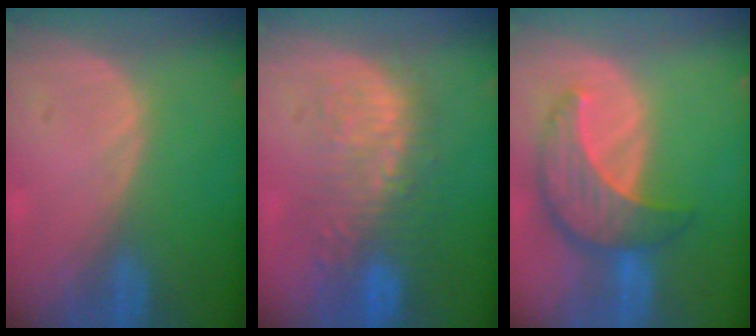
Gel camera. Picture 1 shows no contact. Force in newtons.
{"total": 10.2, "press": 9.1, "slide": 4.7}
{"total": 8.4, "press": 7.6, "slide": 3.6}